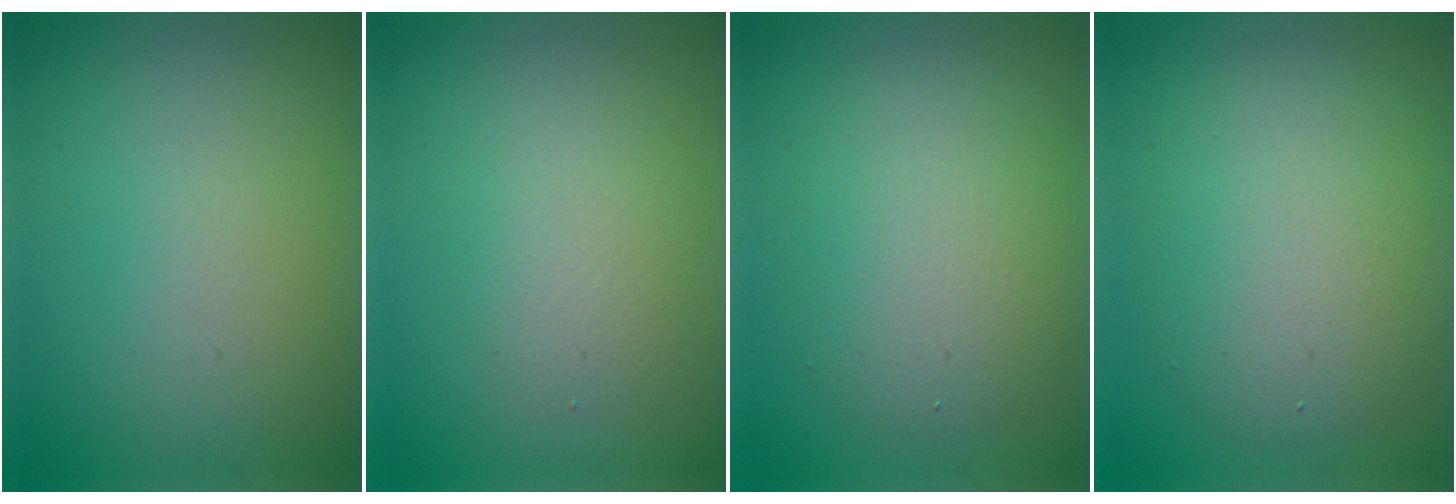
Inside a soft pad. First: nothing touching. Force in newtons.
{"total": 2.6, "press": 2.6, "slide": 0.2}
{"total": 4.9, "press": 4.9, "slide": 0.2}
{"total": 6.2, "press": 6.2, "slide": 0.3}